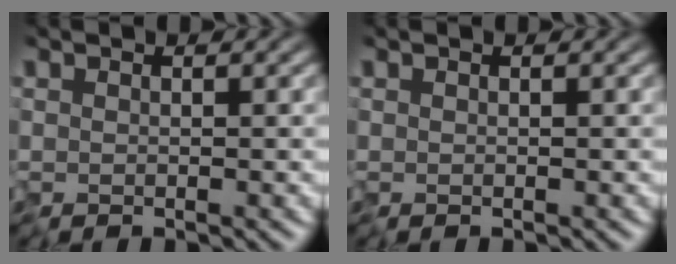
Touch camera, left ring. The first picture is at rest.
{"total": 0.0}